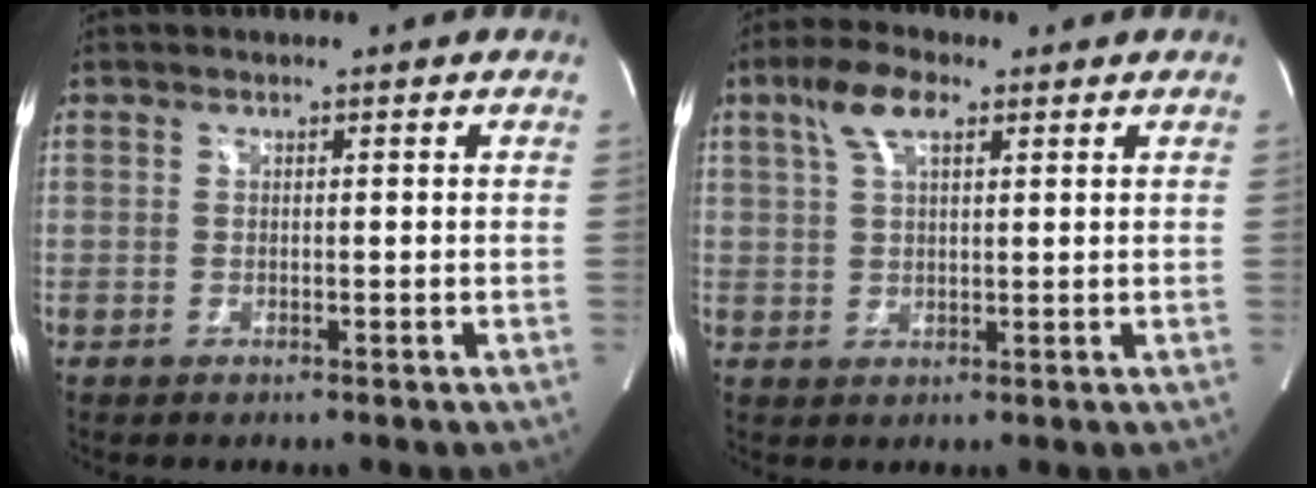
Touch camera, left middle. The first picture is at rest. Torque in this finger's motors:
{"motor_torque": [0.81, -0.63, 0.36, 0.10]}